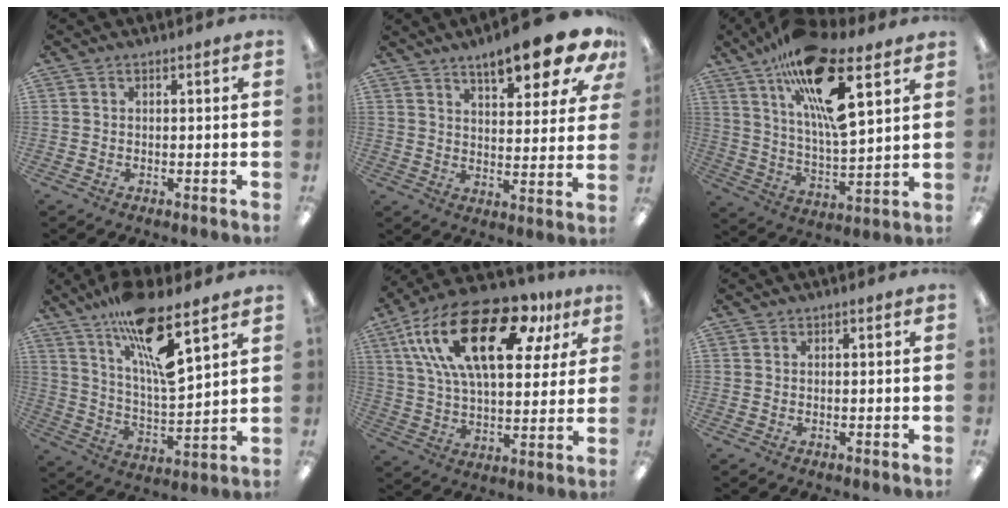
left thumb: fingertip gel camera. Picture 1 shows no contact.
{"total": 14.2, "force": [10.2, 4.0, 9.1], "torque": [-0.128, -0.056, 0.164]}
{"total": 20.1, "force": [11.8, 6.0, 15.1], "torque": [-0.265, -0.058, 0.190]}
{"total": 16.8, "force": [11.1, 3.6, 12.0], "torque": [-0.214, -0.058, 0.181]}
{"total": 25.5, "force": [12.4, 11.6, 19.1], "torque": [-0.349, -0.042, 0.205]}
{"total": 0.0}